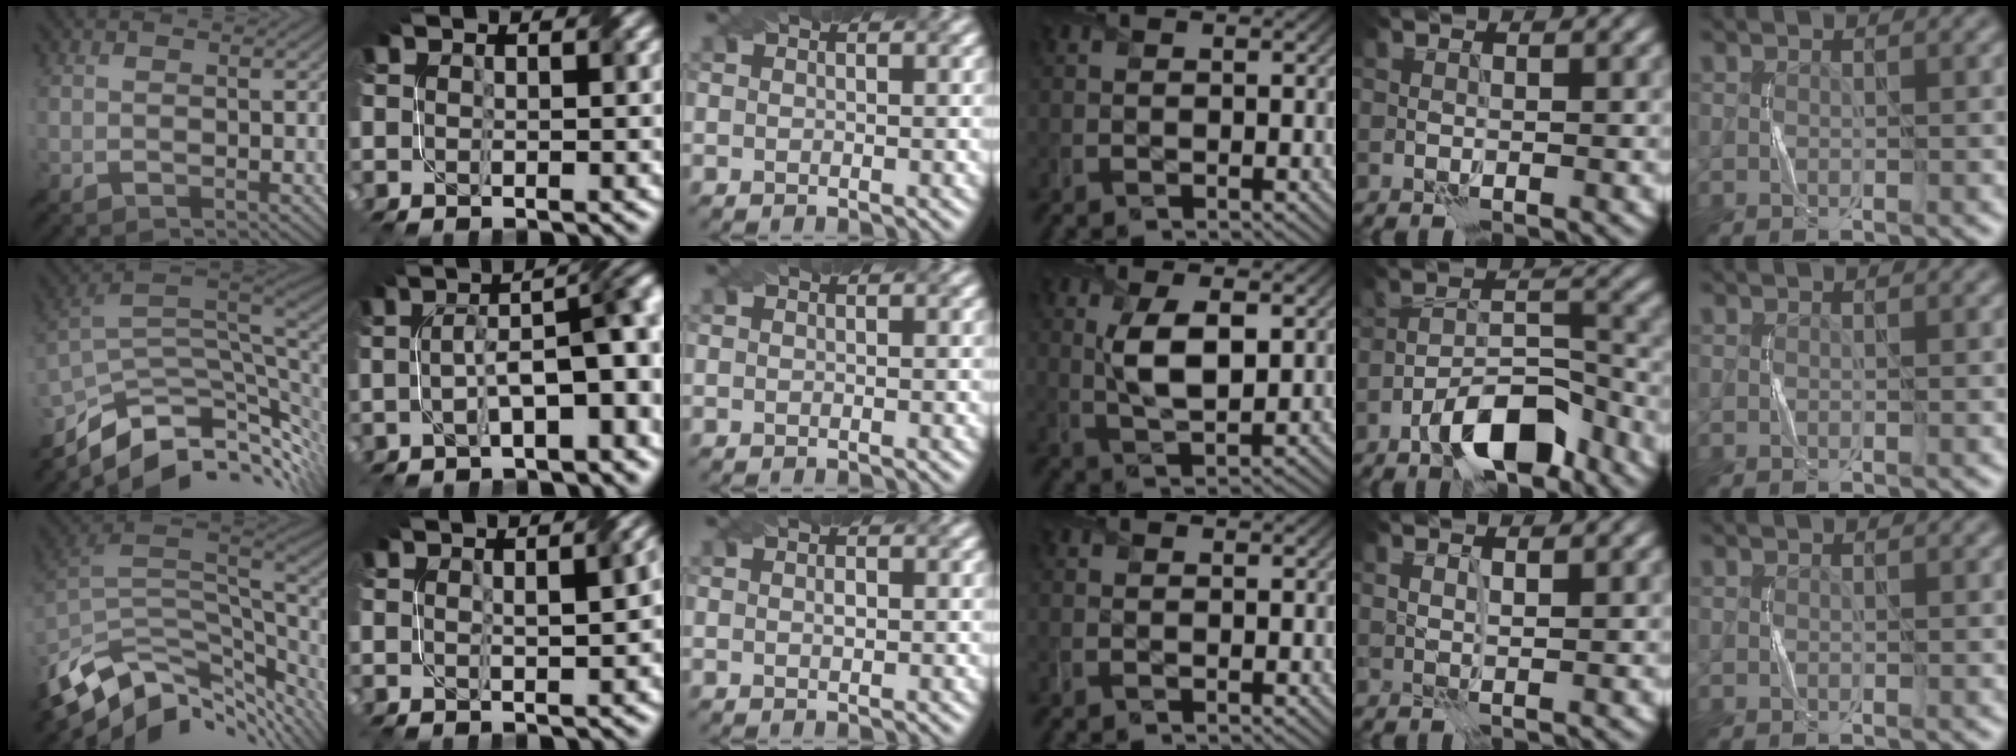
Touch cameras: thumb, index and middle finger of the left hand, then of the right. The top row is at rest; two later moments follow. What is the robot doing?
{"motion": "twist", "object": "screw"}